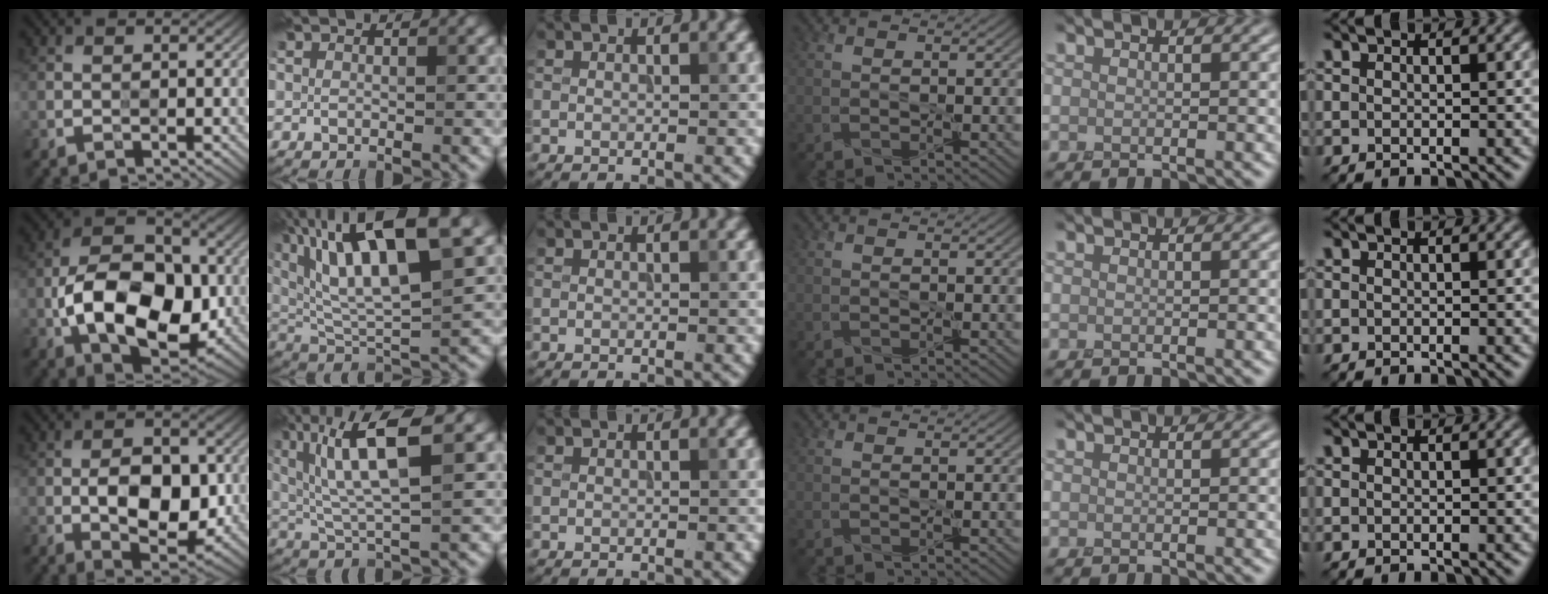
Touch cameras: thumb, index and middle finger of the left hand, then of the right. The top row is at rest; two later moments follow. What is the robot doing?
{"motion": "peel", "object": "sticker"}